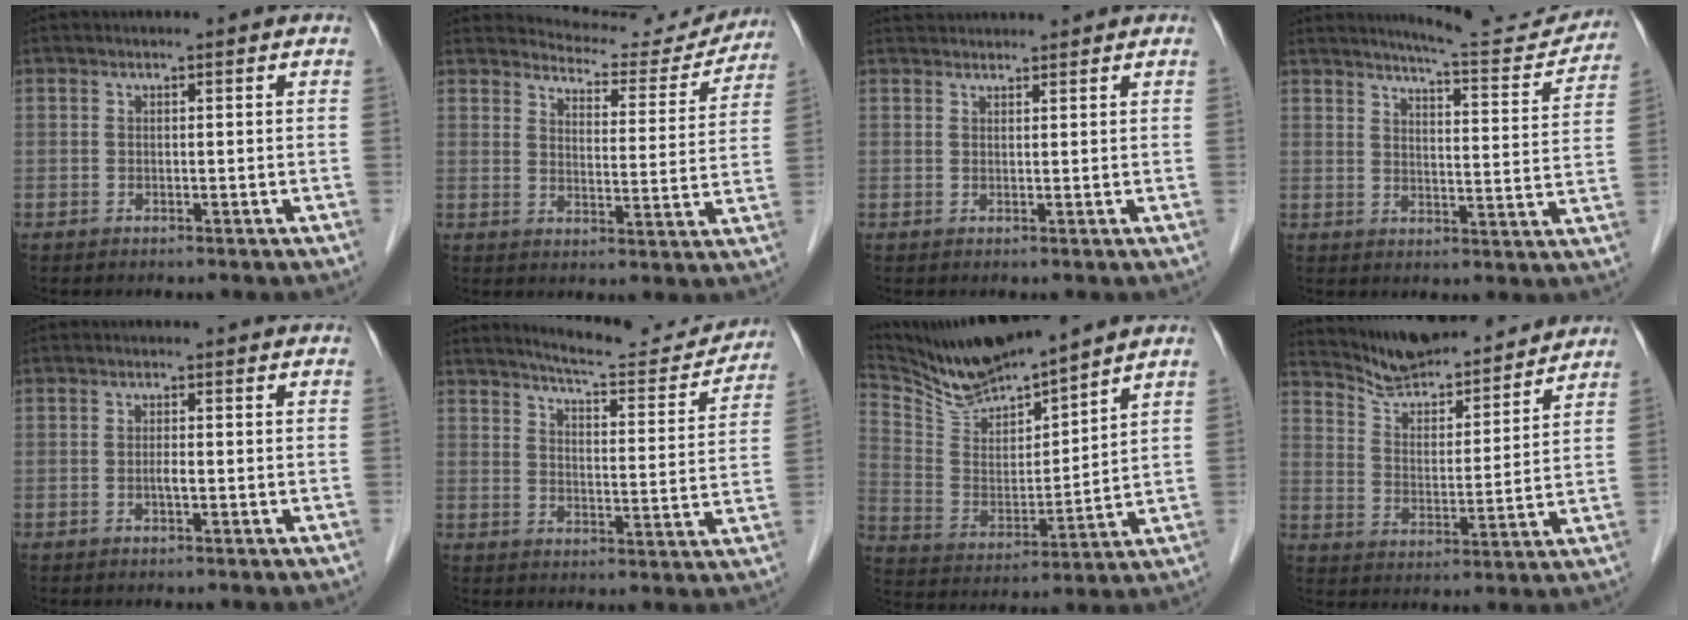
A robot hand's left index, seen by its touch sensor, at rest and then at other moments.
{"total": 11.5, "force": [11.3, 2.4, 0.2], "torque": [0.009, -0.023, 0.130]}
{"total": 3.6, "force": [3.5, 0.6, 0.5], "torque": [-0.009, 0.034, 0.054]}
{"total": 11.9, "force": [11.5, 0.7, 2.7], "torque": [-0.031, -0.030, 0.138]}
{"total": 1.1, "force": [-0.6, 0.1, 0.9], "torque": [-0.017, -0.003, -0.012]}
{"total": 13.2, "force": [12.7, 1.7, 3.2], "torque": [-0.040, -0.027, 0.158]}
{"total": 12.8, "force": [12.0, 0.4, 4.4], "torque": [-0.097, -0.001, 0.237]}
{"total": 14.8, "force": [14.0, 2.7, 3.9], "torque": [-0.063, 0.000, 0.218]}